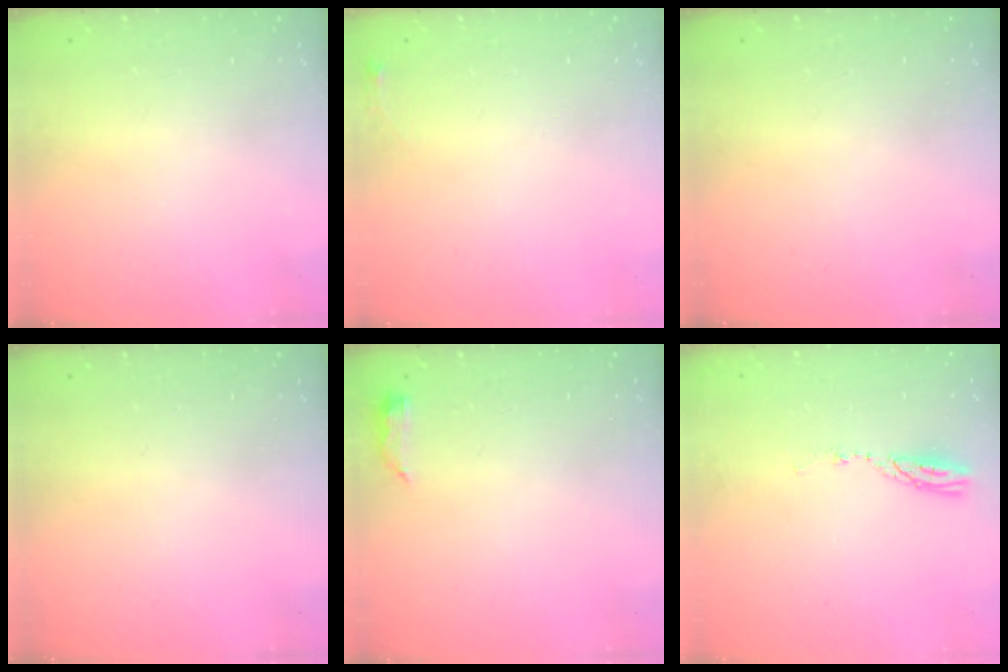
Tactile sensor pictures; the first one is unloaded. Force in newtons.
{"total": 3.6, "press": 3.6, "slide": 0.5}
{"total": 0.0}
{"total": 0.0}
{"total": 5.1, "press": 4.8, "slide": 1.7}
{"total": 3.8, "press": 3.8, "slide": 0.3}